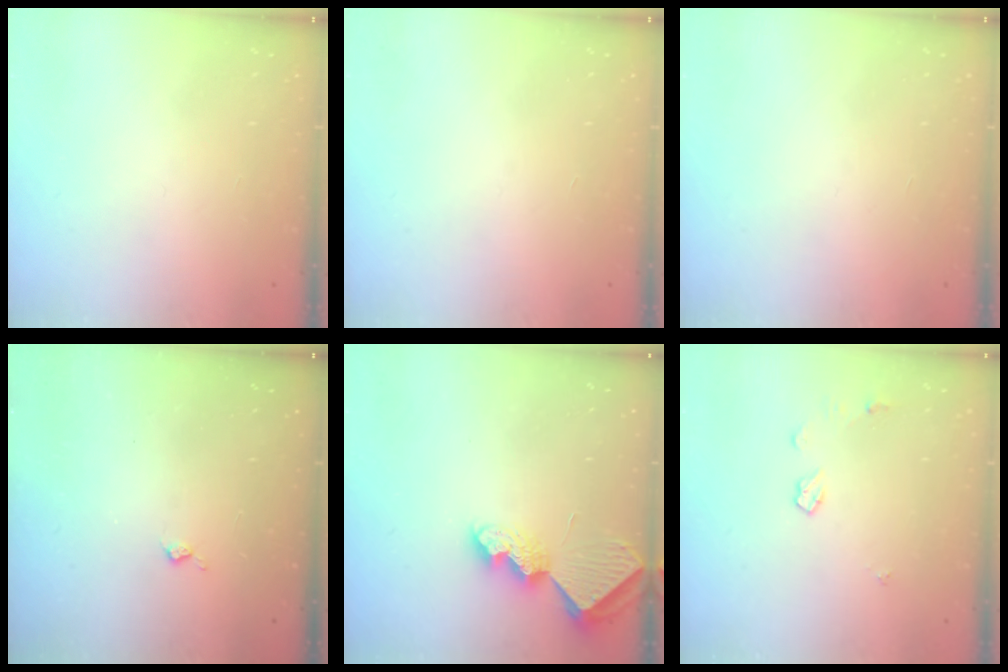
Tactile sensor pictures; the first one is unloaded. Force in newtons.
{"total": 0.0}
{"total": 0.0}
{"total": 2.8, "press": 2.7, "slide": 0.5}
{"total": 8.0, "press": 8.0, "slide": 1.0}
{"total": 5.8, "press": 5.8, "slide": 0.5}